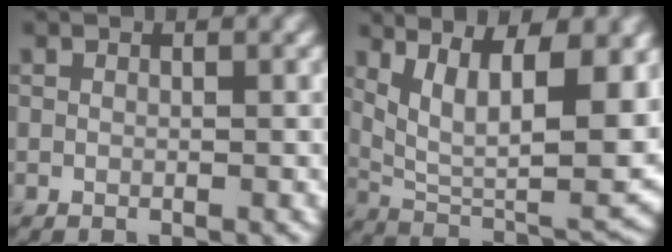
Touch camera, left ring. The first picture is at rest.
{"total": 11.3, "force": [3.9, 4.4, 9.7], "torque": [-0.162, -0.006, 0.071]}